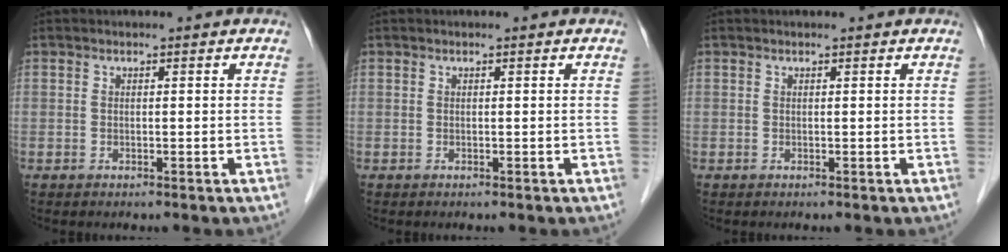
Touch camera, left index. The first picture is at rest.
{"total": 0.0}
{"total": 0.0}